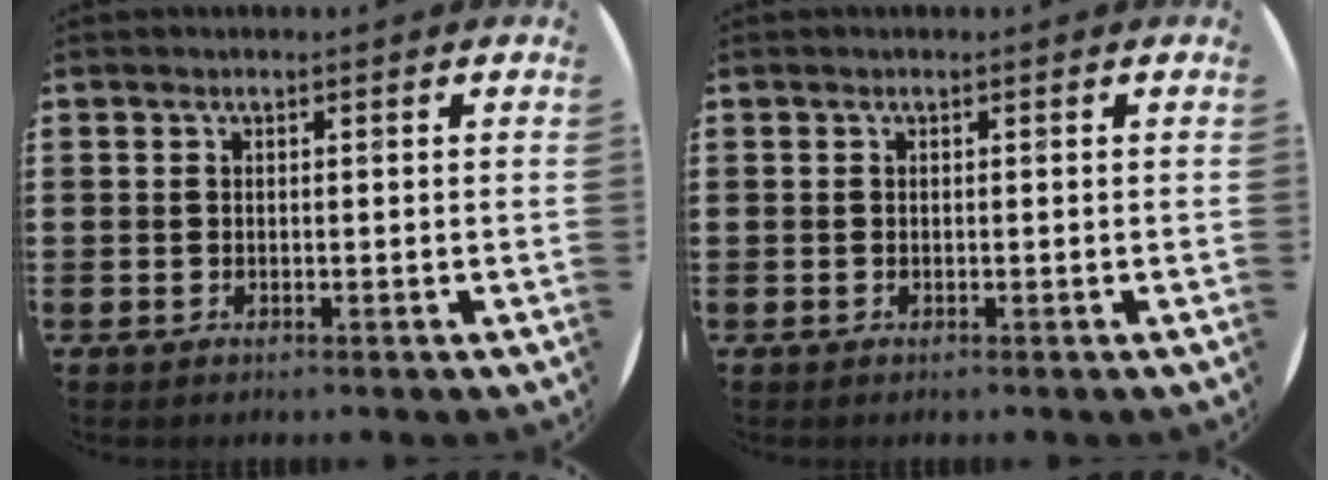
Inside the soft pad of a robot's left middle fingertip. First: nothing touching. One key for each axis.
{"total": 0.0}